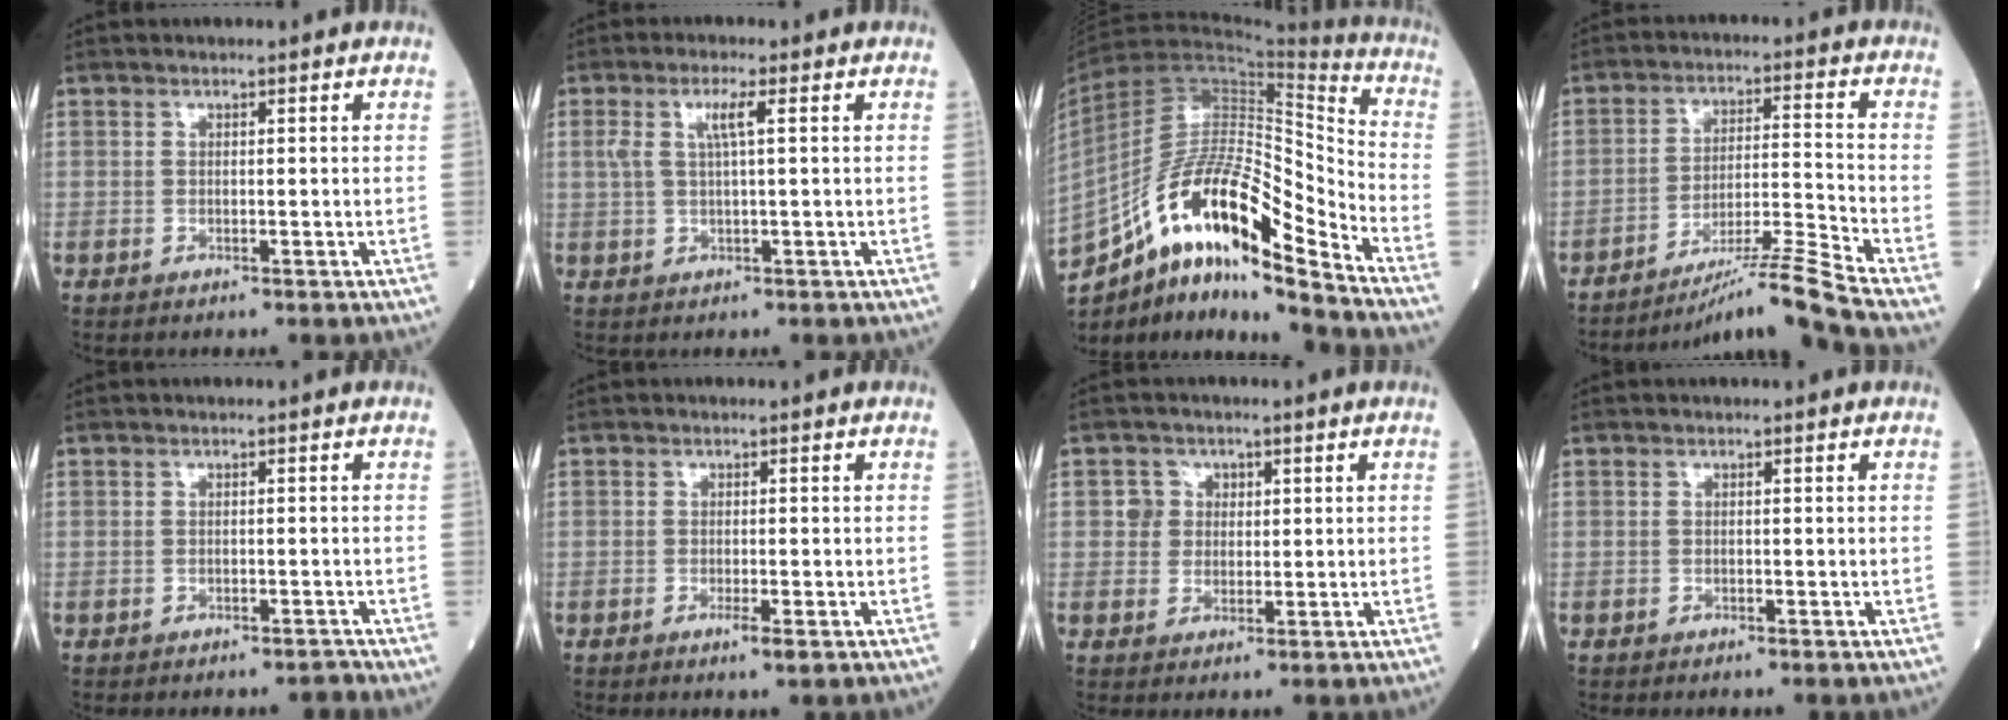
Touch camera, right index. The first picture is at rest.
{"total": 3.6, "force": [1.2, 0.2, 3.4], "torque": [-0.072, 0.011, 0.024]}
{"total": 21.4, "force": [-13.6, 3.3, 16.2], "torque": [-0.324, 0.006, -0.242]}
{"total": 11.0, "force": [-9.3, -3.9, 4.4], "torque": [-0.065, -0.001, -0.163]}
{"total": 0.9, "force": [-0.8, 0.1, 0.2], "torque": [0.003, 0.000, -0.013]}
{"total": 1.5, "force": [-0.6, -0.1, 1.4], "torque": [-0.024, -0.005, -0.011]}
{"total": 3.2, "force": [0.8, 3.0, 0.4], "torque": [0.002, 0.006, 0.010]}
{"total": 0.0}